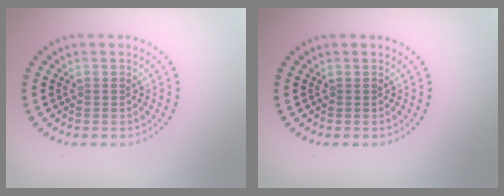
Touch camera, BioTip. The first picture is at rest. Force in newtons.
{"total": 0.0}